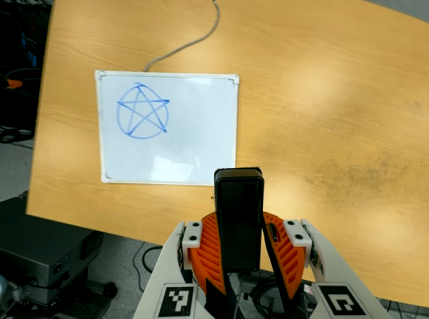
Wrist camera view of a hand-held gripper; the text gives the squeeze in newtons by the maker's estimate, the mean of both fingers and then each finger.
{"total": 5.8, "left": 5.6, "right": 6.0}